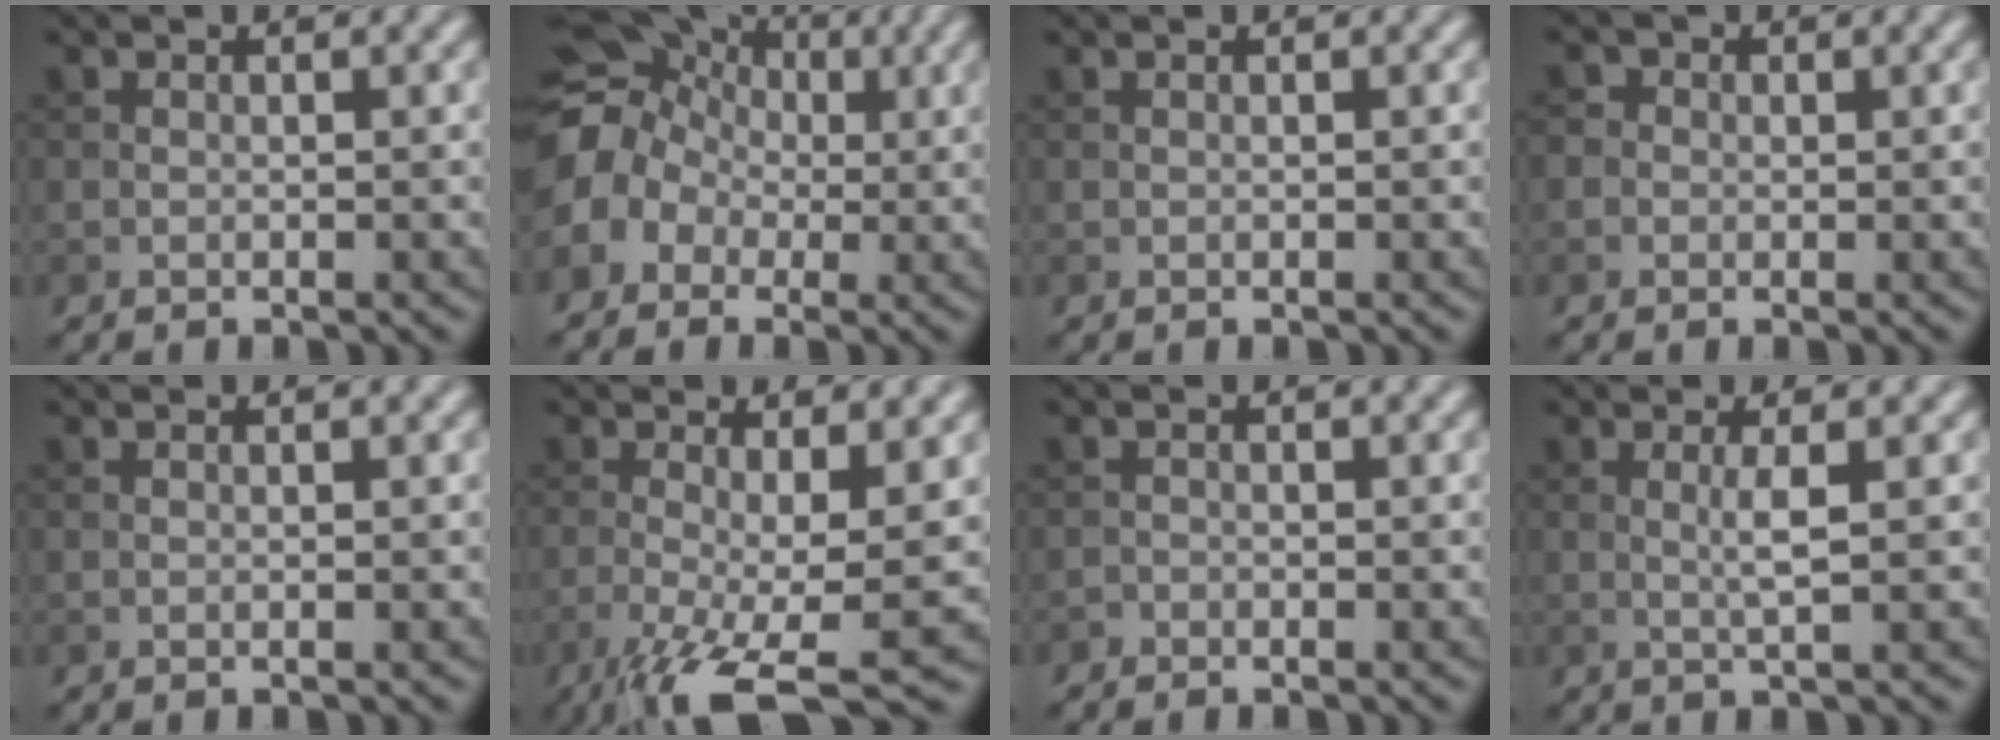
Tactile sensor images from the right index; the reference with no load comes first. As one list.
[{"total": 9.0, "force": [-0.1, 7.6, 4.8], "torque": [-0.094, 0.016, -0.035]}, {"total": 0.0}, {"total": 2.3, "force": [0.6, 2.0, 0.8], "torque": [0.004, 0.007, -0.015]}, {"total": 0.0}, {"total": 8.2, "force": [-3.3, 1.9, 7.3], "torque": [-0.132, -0.019, -0.057]}, {"total": 0.7, "force": [-0.6, 0.3, 0.0], "torque": [0.004, -0.001, -0.014]}, {"total": 1.9, "force": [0.3, 0.2, 1.9], "torque": [-0.038, 0.003, 0.001]}]